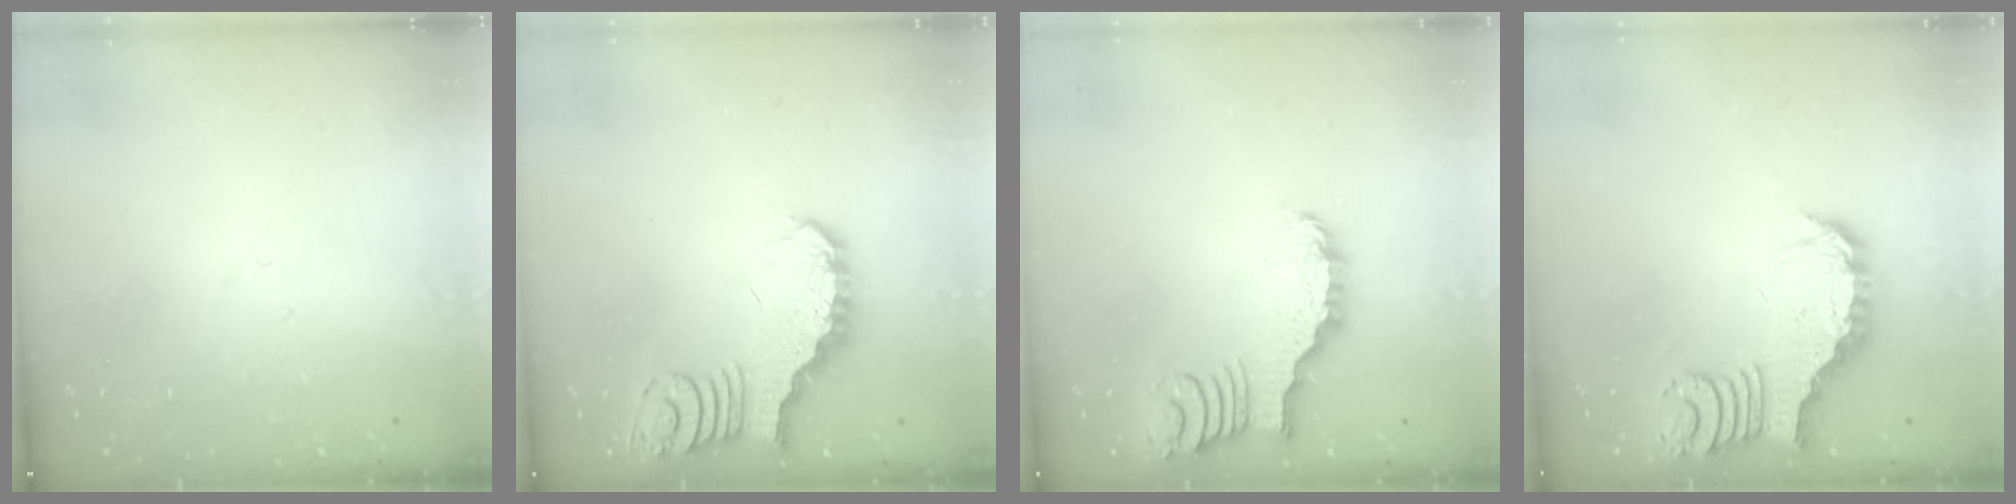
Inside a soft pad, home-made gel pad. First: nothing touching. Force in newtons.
{"total": 3.0, "press": 3.0, "slide": 0.5}
{"total": 2.2, "press": 2.2, "slide": 0.4}
{"total": 5.1, "press": 5.0, "slide": 0.8}